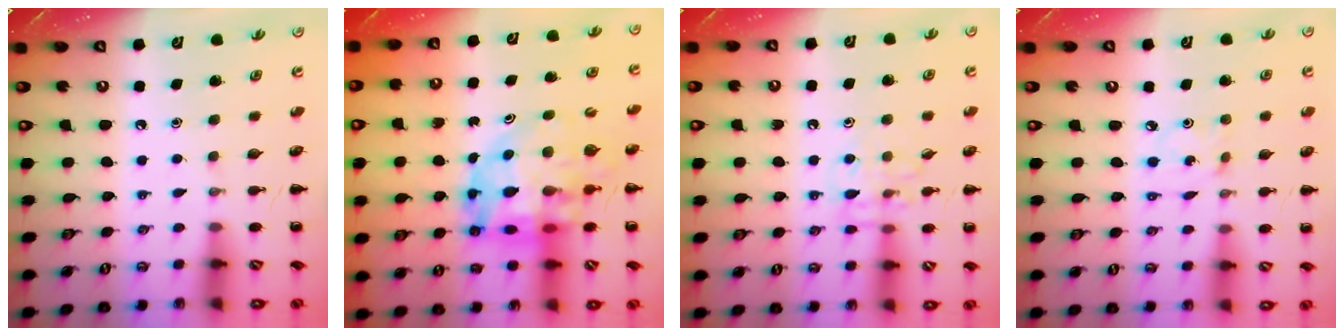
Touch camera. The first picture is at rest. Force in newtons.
{"total": 16.5, "press": 15.8, "slide": 4.7}
{"total": 8.8, "press": 8.8, "slide": 0.9}
{"total": 1.5, "press": 1.4, "slide": 0.5}